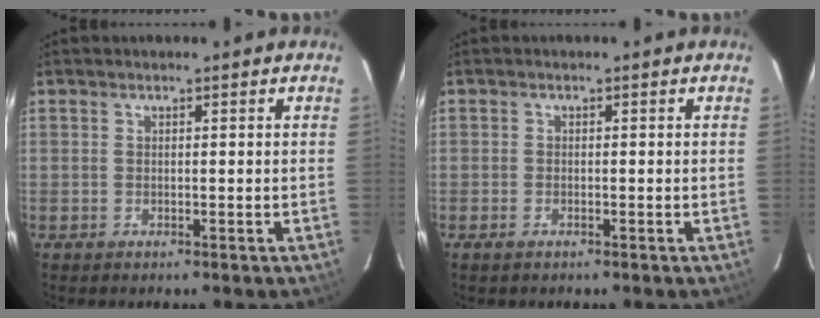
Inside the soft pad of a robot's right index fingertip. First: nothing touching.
{"total": 1.1, "force": [-0.7, 0.6, 0.6], "torque": [-0.013, -0.003, -0.014]}